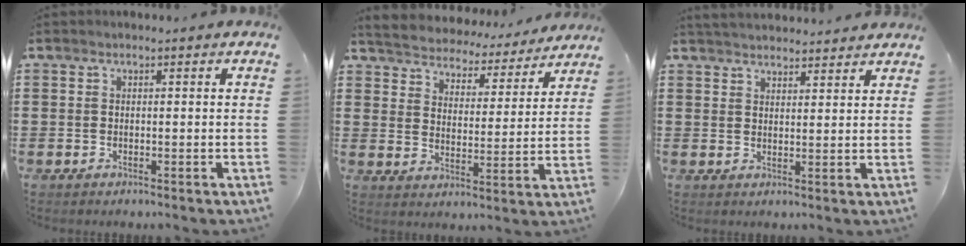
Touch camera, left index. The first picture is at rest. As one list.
[{"total": 3.9, "force": [3.8, 0.1, -0.8], "torque": [-0.011, -0.038, 0.060]}, {"total": 3.0, "force": [3.0, 0.1, -0.1], "torque": [-0.008, -0.007, 0.057]}]